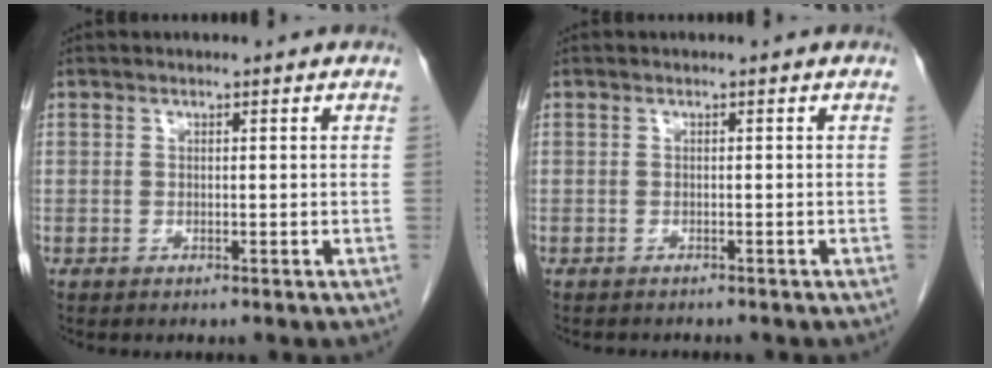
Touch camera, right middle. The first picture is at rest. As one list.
[{"total": 2.0, "force": [-1.9, 0.5, 0.6], "torque": [-0.013, -0.005, -0.021]}]